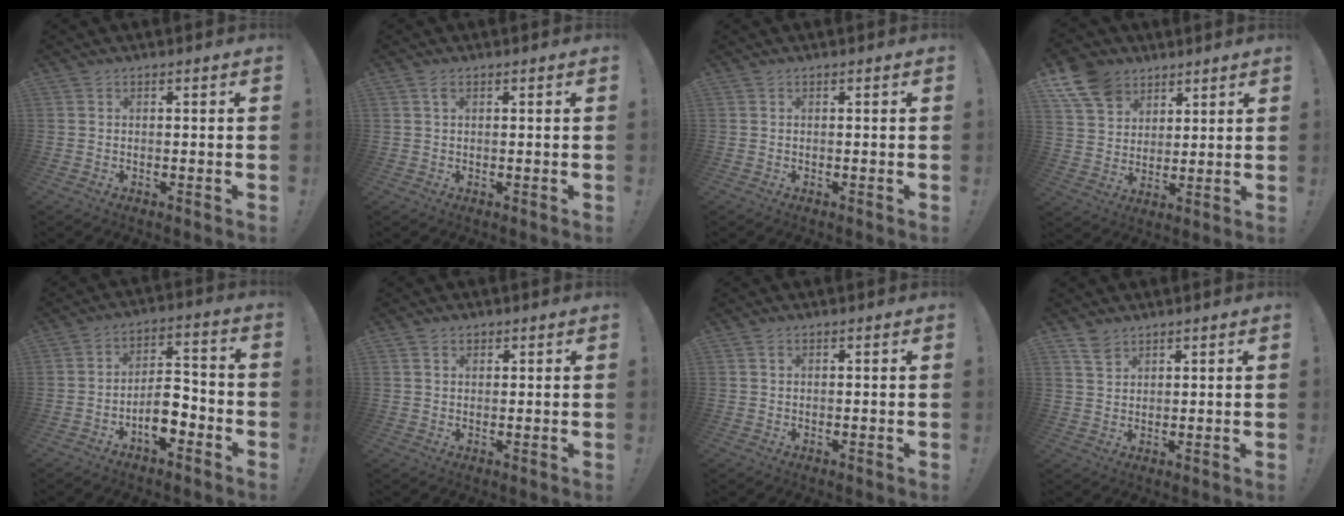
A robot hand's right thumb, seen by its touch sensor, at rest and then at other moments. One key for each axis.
{"total": 1.4, "fx": 0.6, "fy": 0.7, "fz": 1.1, "tx": -0.019, "ty": 0.001, "tz": 0.009}
{"total": 0.0}
{"total": 12.5, "fx": 7.5, "fy": 8.9, "fz": 4.5, "tx": -0.083, "ty": -0.041, "tz": 0.150}
{"total": 8.9, "fx": -4.9, "fy": 4.0, "fz": 6.3, "tx": -0.110, "ty": 0.022, "tz": -0.085}
{"total": 2.2, "fx": 1.1, "fy": 1.7, "fz": 1.0, "tx": -0.004, "ty": -0.004, "tz": 0.019}
{"total": 0.8, "fx": 0.4, "fy": 0.5, "fz": 0.6, "tx": -0.008, "ty": 0.000, "tz": 0.006}
{"total": 4.1, "fx": 3.2, "fy": 2.0, "fz": 1.7, "tx": -0.033, "ty": -0.014, "tz": 0.061}